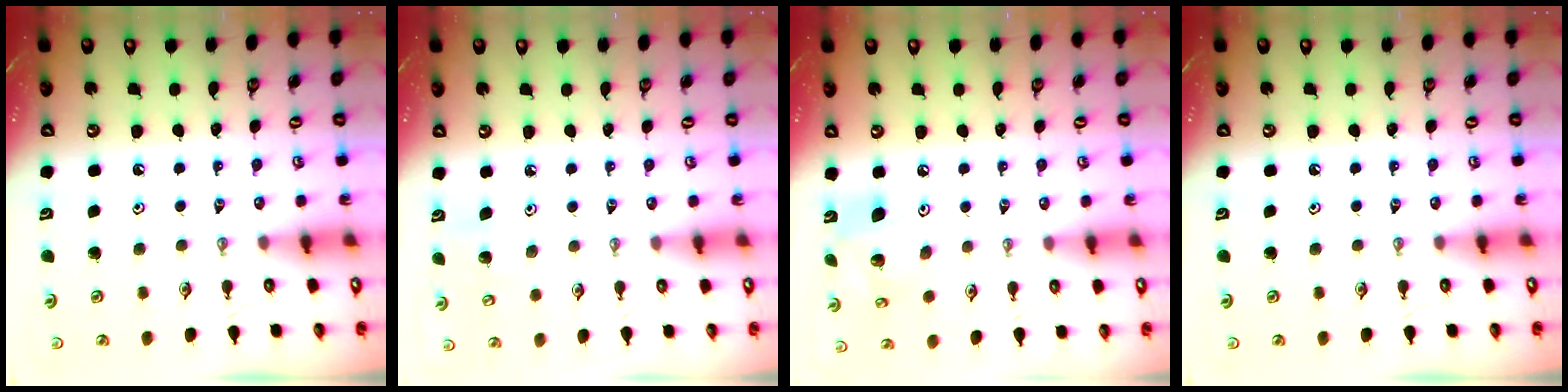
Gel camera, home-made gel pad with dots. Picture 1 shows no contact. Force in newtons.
{"total": 5.2, "press": 5.1, "slide": 0.8}
{"total": 12.4, "press": 12.2, "slide": 2.1}
{"total": 0.0}